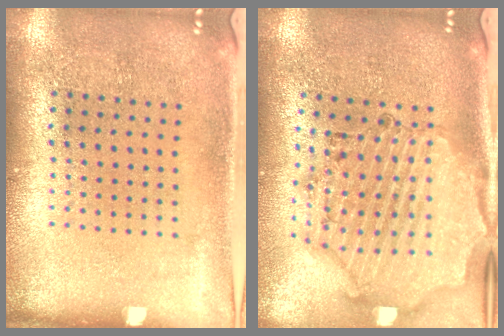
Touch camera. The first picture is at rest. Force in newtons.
{"total": 2.1, "press": 2.0, "slide": 0.4}